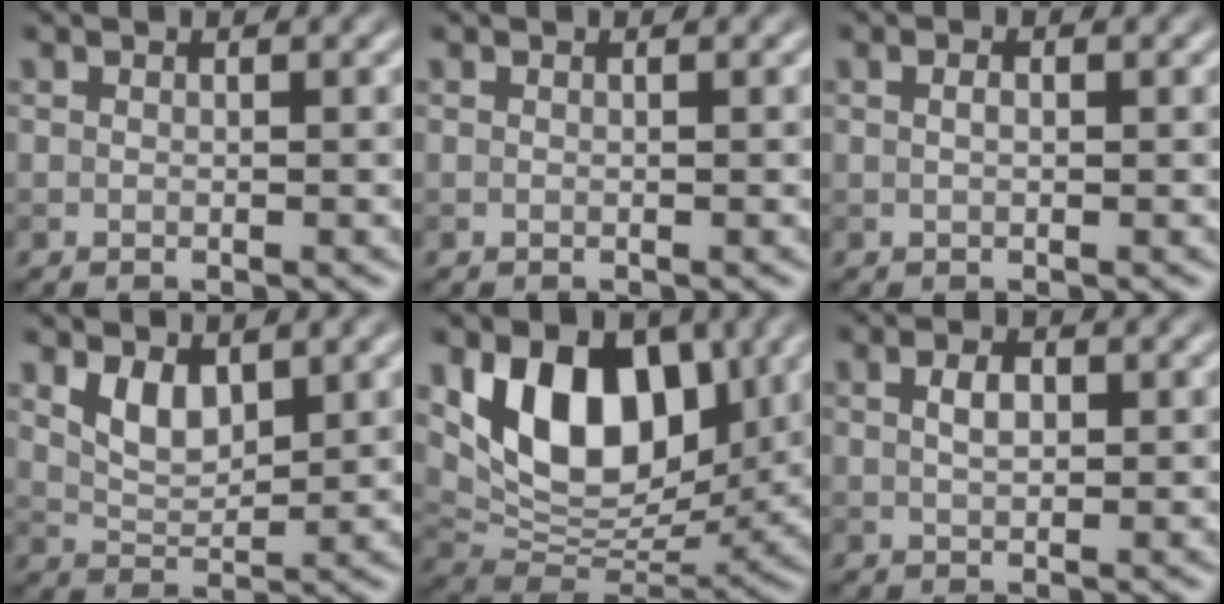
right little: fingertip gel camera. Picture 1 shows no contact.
{"total": 0.0}
{"total": 0.8, "force": [0.2, 0.4, 0.7], "torque": [-0.010, -0.004, 0.005]}
{"total": 2.9, "force": [1.6, 1.4, 1.9], "torque": [-0.040, -0.008, 0.038]}
{"total": 9.7, "force": [3.1, 6.2, 6.8], "torque": [-0.111, -0.019, 0.052]}
{"total": 1.8, "force": [0.4, 1.0, 1.4], "torque": [-0.030, 0.002, 0.007]}